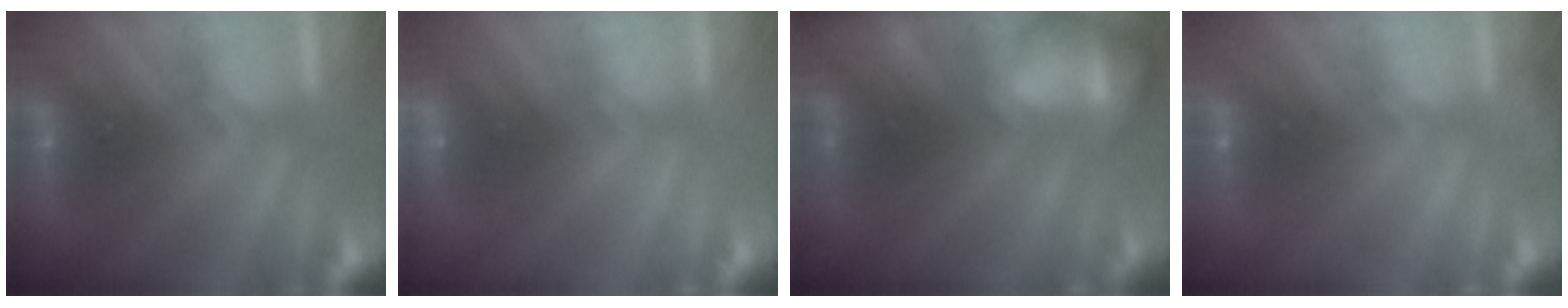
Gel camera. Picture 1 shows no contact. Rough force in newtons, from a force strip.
{"total": 2.3}
{"total": 8.8}
{"total": 2.3}